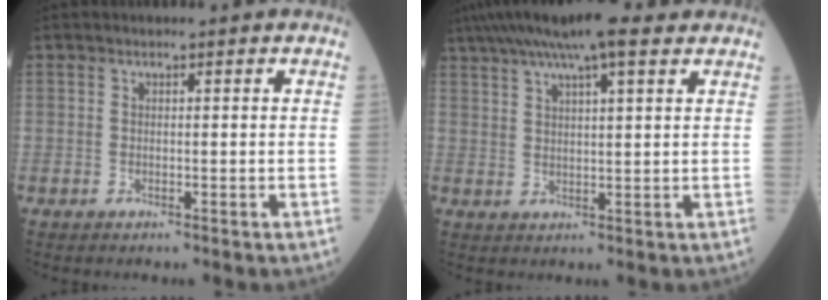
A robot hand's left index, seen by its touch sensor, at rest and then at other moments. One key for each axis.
{"total": 11.7, "fx": 8.3, "fy": 1.8, "fz": 8.0, "tx": -0.138, "ty": 0.042, "tz": 0.135}